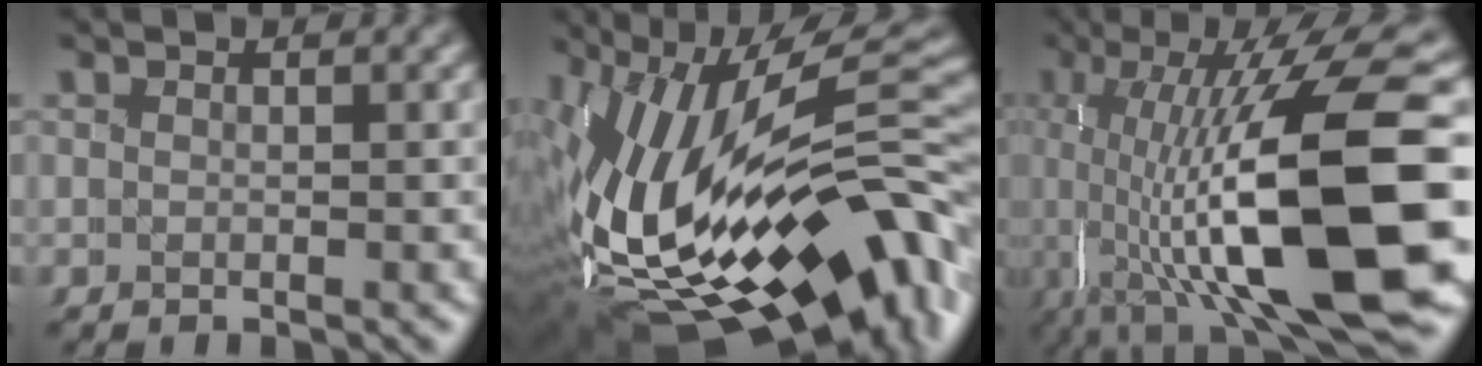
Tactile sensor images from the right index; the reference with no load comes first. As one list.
[{"total": 17.2, "force": [-5.3, 8.3, 14.2], "torque": [-0.237, -0.034, -0.051]}, {"total": 16.0, "force": [-1.3, 5.4, 15.0], "torque": [-0.231, -0.012, -0.009]}]